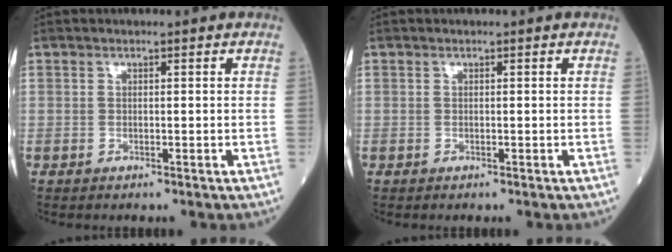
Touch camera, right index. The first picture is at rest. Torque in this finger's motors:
{"motor_torque": [0.00, 0.00, 0.00, 0.00]}